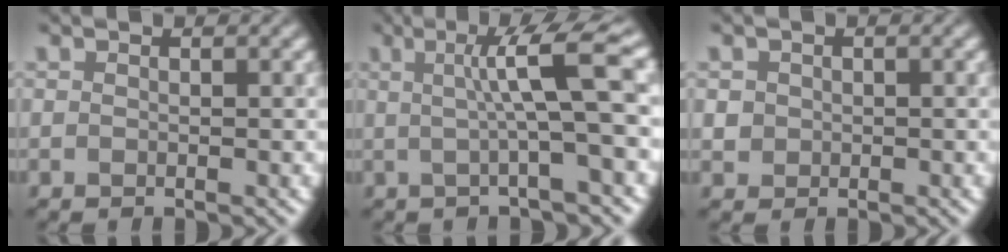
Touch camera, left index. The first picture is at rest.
{"total": 6.4, "force": [0.9, 0.6, 6.3], "torque": [-0.095, 0.017, 0.013]}
{"total": 1.0, "force": [0.1, 1.0, 0.0], "torque": [0.010, 0.002, 0.002]}